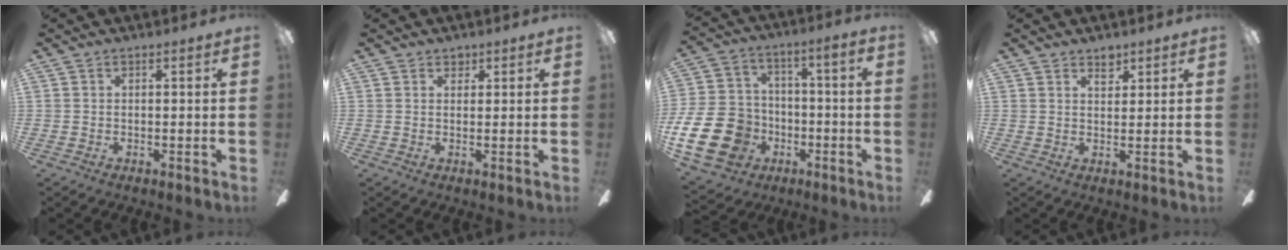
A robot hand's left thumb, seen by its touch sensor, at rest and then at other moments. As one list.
[{"total": 1.5, "force": [1.1, 0.9, 0.3], "torque": [-0.001, 0.000, 0.019]}, {"total": 19.0, "force": [-6.9, 14.5, 10.1], "torque": [-0.224, 0.043, -0.110]}, {"total": 3.3, "force": [2.5, 1.7, 1.2], "torque": [-0.002, -0.014, 0.042]}]